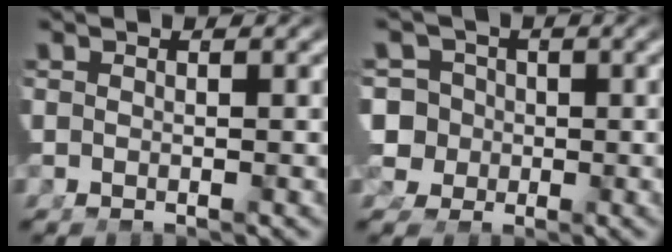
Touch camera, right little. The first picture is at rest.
{"total": 10.8, "force": [-1.1, 10.3, 3.1], "torque": [-0.095, -0.032, -0.024]}